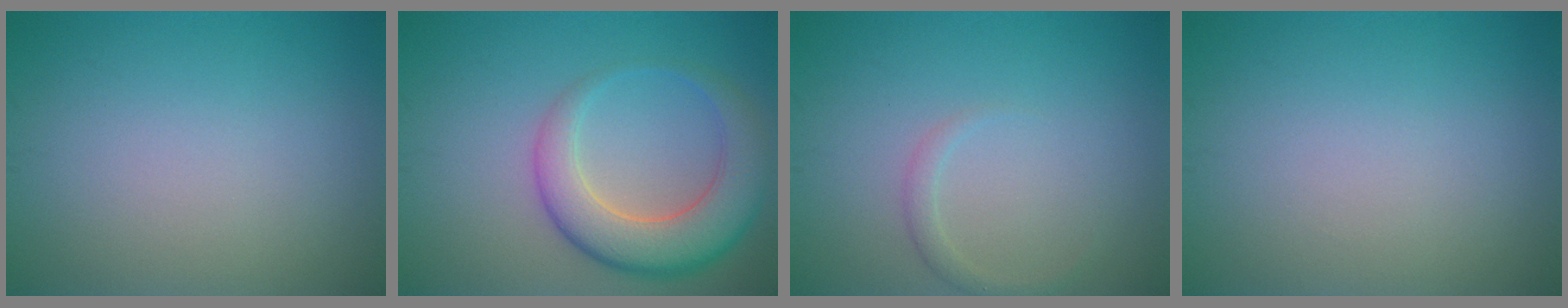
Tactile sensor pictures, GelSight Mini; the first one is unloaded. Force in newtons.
{"total": 6.5, "press": 6.5, "slide": 0.4}
{"total": 1.2, "press": 1.2, "slide": 0.1}
{"total": 0.0}